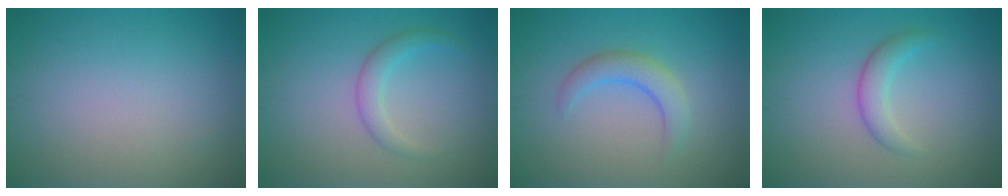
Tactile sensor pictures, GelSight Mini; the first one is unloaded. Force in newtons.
{"total": 1.5, "press": 1.5, "slide": 0.1}
{"total": 2.8, "press": 2.8, "slide": 0.2}
{"total": 2.2, "press": 2.2, "slide": 0.1}